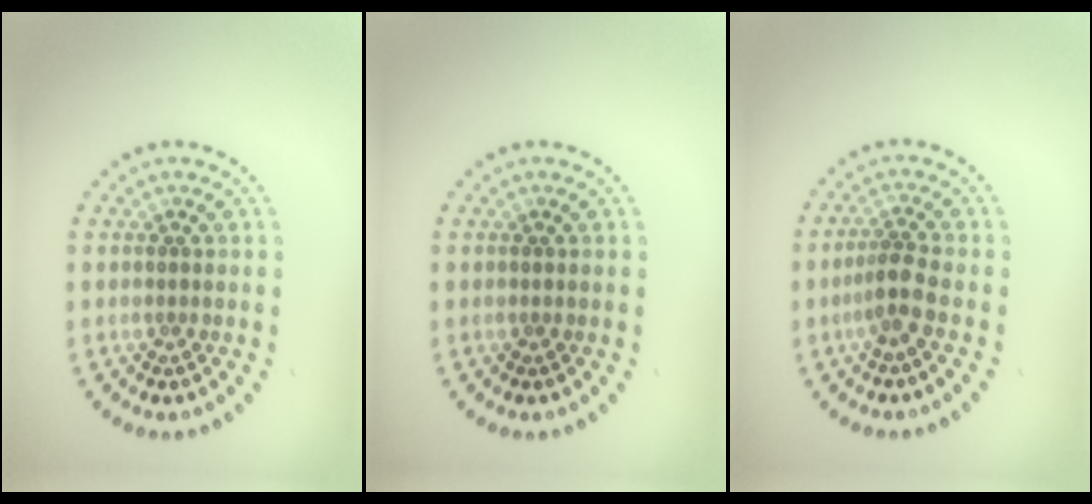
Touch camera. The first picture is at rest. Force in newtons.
{"total": 0.0}
{"total": 2.2, "press": 1.7, "slide": 1.4}